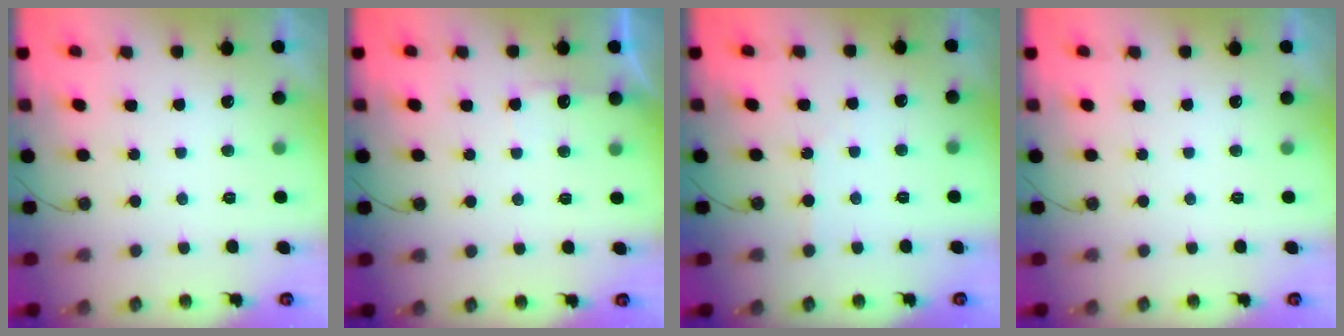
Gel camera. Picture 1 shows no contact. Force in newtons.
{"total": 4.1, "press": 4.1, "slide": 0.7}
{"total": 1.6, "press": 1.5, "slide": 0.3}
{"total": 0.0}